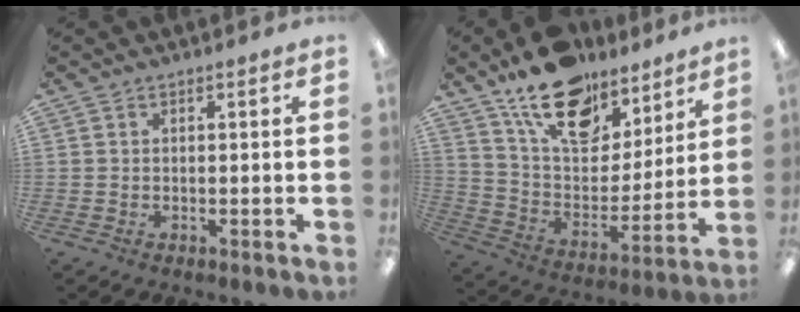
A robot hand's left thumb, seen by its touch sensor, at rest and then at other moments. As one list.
[{"total": 19.2, "force": [14.0, 9.6, 8.9], "torque": [-0.158, -0.084, 0.251]}]